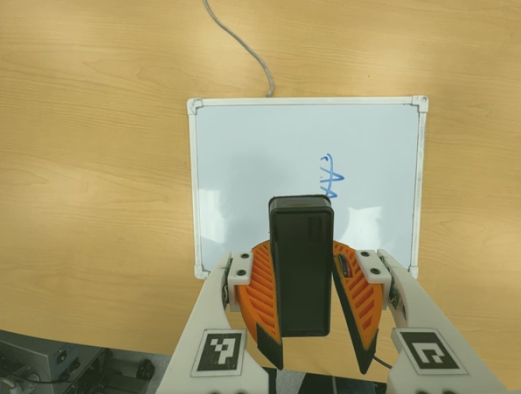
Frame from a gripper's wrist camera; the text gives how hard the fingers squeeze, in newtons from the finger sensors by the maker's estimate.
{"total": 8.2, "left": 8.6, "right": 7.9}